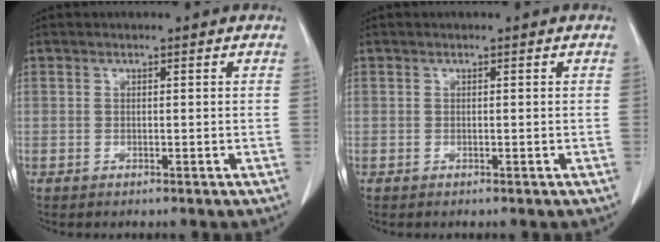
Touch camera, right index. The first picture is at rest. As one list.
[{"total": 0.0}]